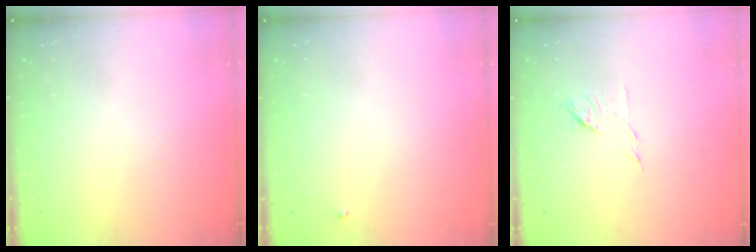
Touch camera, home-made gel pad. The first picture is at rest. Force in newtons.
{"total": 2.4, "press": 2.3, "slide": 0.4}
{"total": 5.4, "press": 5.3, "slide": 0.9}